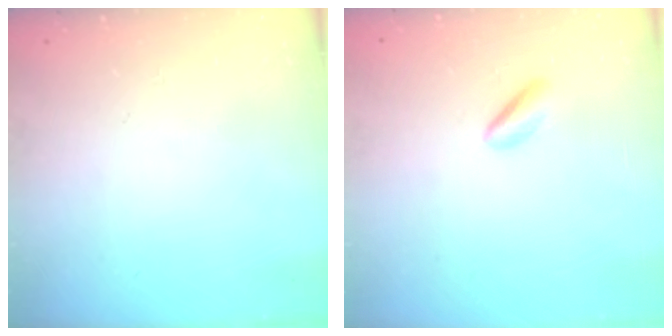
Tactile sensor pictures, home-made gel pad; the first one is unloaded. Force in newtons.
{"total": 2.0, "press": 1.9, "slide": 0.7}